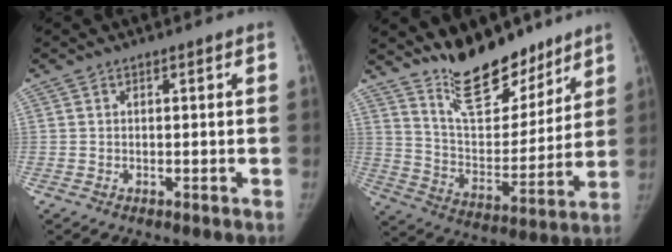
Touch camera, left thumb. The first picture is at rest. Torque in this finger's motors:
{"motor_torque": [0.94, 0.80, -0.10, -0.32, 0.05]}